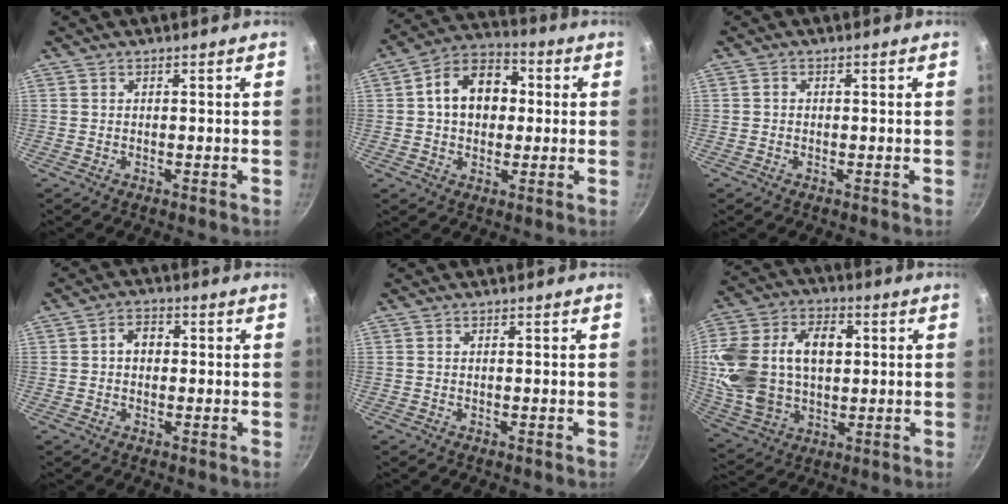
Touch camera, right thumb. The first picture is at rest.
{"total": 12.7, "force": [1.4, 9.4, 8.4], "torque": [-0.096, 0.024, 0.004]}
{"total": 0.7, "force": [-0.2, 0.6, 0.3], "torque": [-0.005, 0.003, -0.005]}
{"total": 3.8, "force": [0.2, 3.0, 2.4], "torque": [-0.020, 0.009, -0.003]}
{"total": 0.0}
{"total": 21.7, "force": [2.3, 15.0, 15.6], "torque": [-0.297, 0.022, 0.049]}